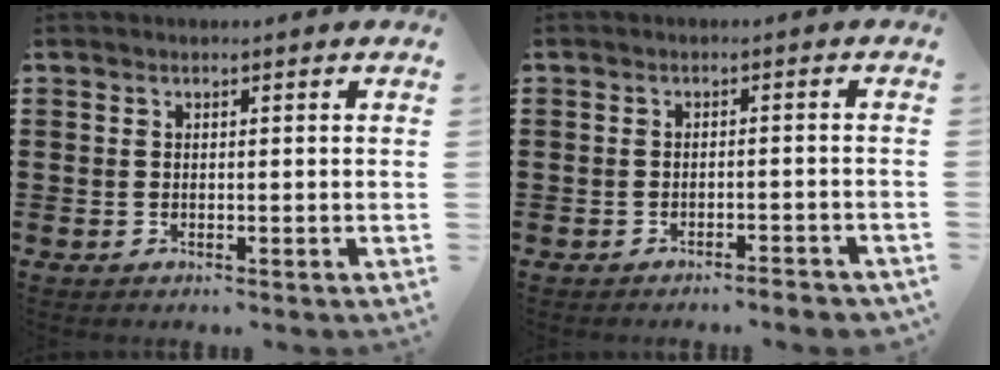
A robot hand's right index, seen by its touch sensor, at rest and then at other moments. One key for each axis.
{"total": 2.1, "fx": -2.0, "fy": -0.1, "fz": 0.6, "tx": -0.012, "ty": -0.001, "tz": -0.041}